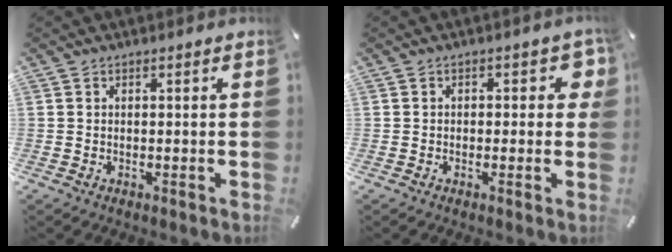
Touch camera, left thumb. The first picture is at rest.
{"total": 3.7, "force": [0.3, 2.3, 2.9], "torque": [-0.034, 0.003, -0.001]}